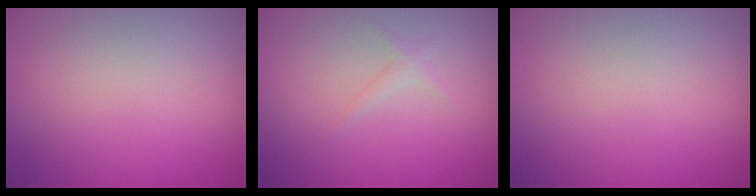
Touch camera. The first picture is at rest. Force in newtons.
{"total": 0.8, "press": 0.8, "slide": 0.0}
{"total": 0.0}